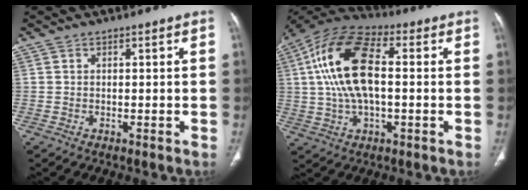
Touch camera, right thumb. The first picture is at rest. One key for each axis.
{"total": 16.9, "fx": 1.8, "fy": 8.1, "fz": 14.8, "tx": -0.295, "ty": 0.027, "tz": 0.028}